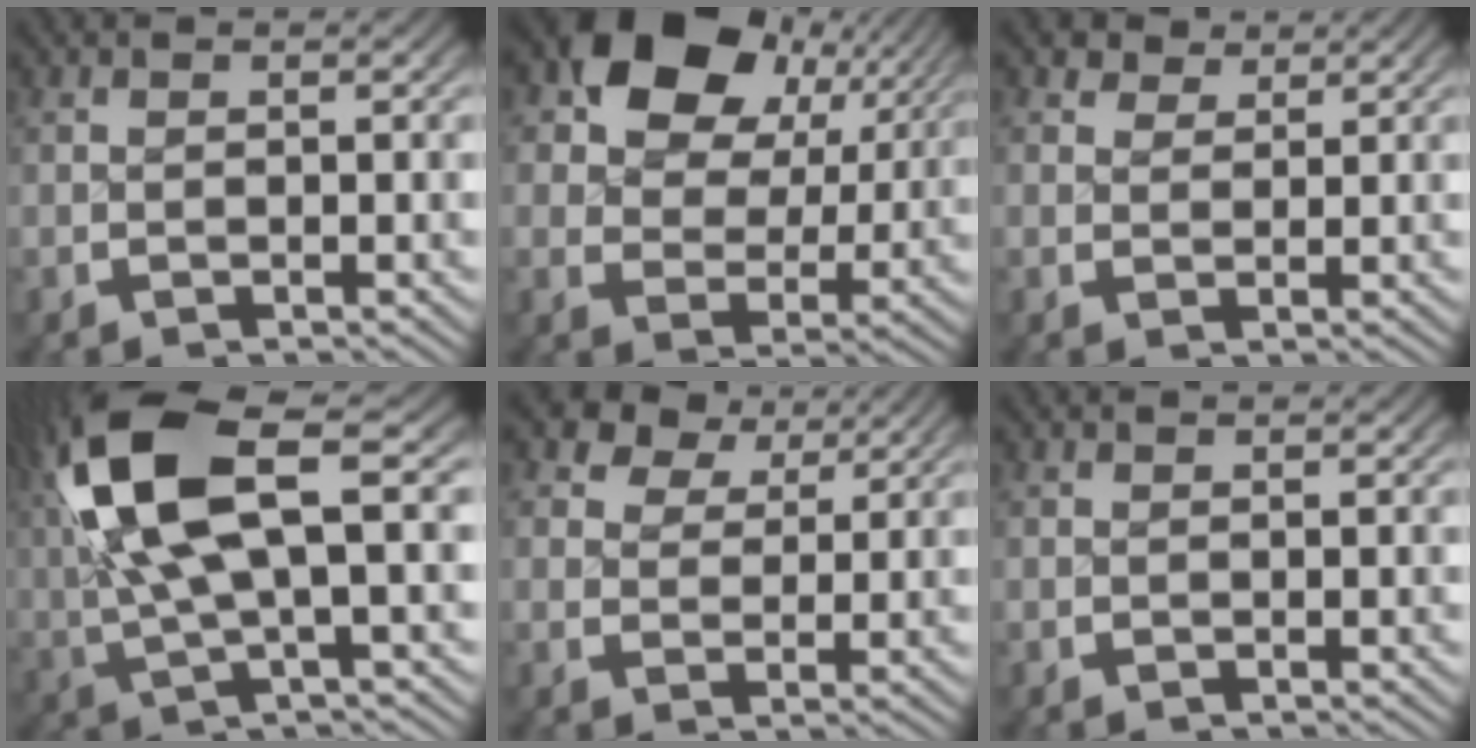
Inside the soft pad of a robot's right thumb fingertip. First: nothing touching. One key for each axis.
{"total": 10.8, "fx": 3.8, "fy": 7.1, "fz": 7.2, "tx": -0.133, "ty": -0.005, "tz": 0.065}
{"total": 2.5, "fx": 2.1, "fy": 1.2, "fz": 0.8, "tx": -0.011, "ty": -0.004, "tz": 0.036}
{"total": 11.9, "fx": 2.2, "fy": 5.7, "fz": 10.2, "tx": -0.218, "ty": -0.006, "tz": 0.042}
{"total": 5.1, "fx": 3.2, "fy": 3.1, "fz": 2.4, "tx": -0.044, "ty": -0.004, "tz": 0.054}
{"total": 0.0}